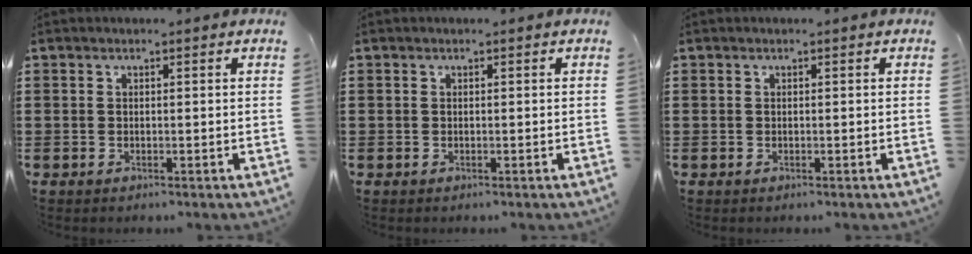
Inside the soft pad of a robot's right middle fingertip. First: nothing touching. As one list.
[{"total": 0.0}, {"total": 0.0}]